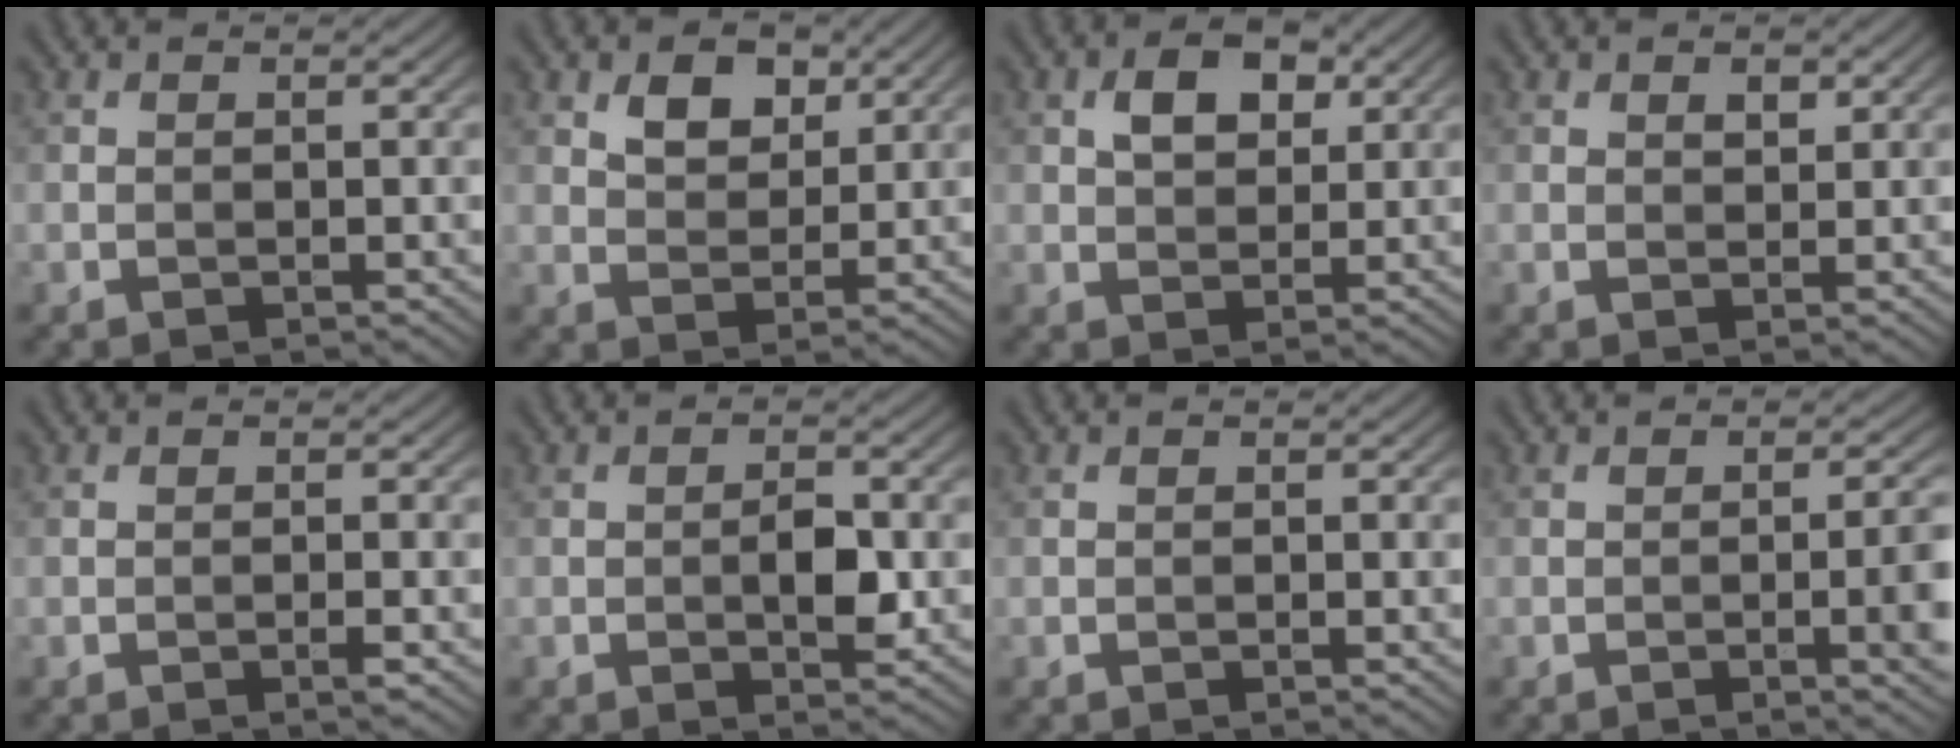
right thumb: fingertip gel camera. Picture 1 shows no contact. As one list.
[{"total": 4.5, "force": [2.4, 2.9, 2.6], "torque": [-0.048, -0.003, 0.038]}, {"total": 4.9, "force": [1.8, 3.1, 3.3], "torque": [-0.057, 0.005, 0.029]}, {"total": 1.4, "force": [0.8, 0.8, 0.8], "torque": [-0.011, -0.001, 0.015]}, {"total": 0.9, "force": [-0.4, 0.0, 0.8], "torque": [-0.013, 0.001, -0.009]}, {"total": 3.4, "force": [-0.5, 1.5, 3.0], "torque": [-0.046, 0.002, -0.009]}, {"total": 0.0}, {"total": 5.1, "force": [-0.9, 1.1, 4.9], "torque": [-0.071, 0.000, -0.011]}]